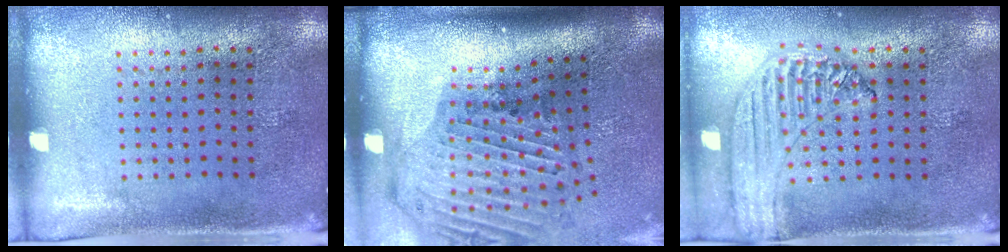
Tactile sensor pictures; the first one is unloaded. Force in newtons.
{"total": 3.0, "press": 2.2, "slide": 2.0}
{"total": 1.3, "press": 1.2, "slide": 0.2}